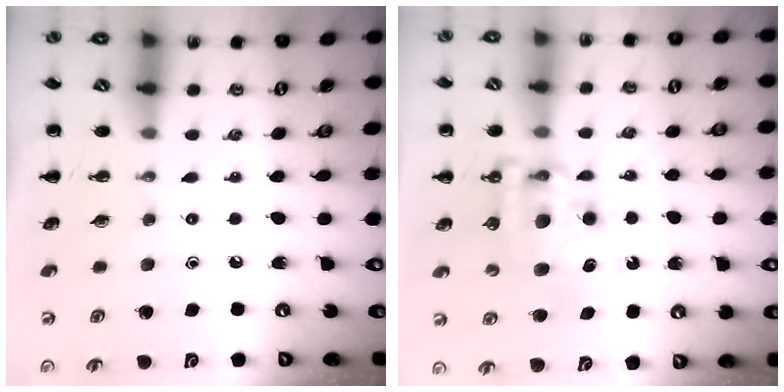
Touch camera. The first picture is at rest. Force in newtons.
{"total": 11.2, "press": 10.9, "slide": 2.7}